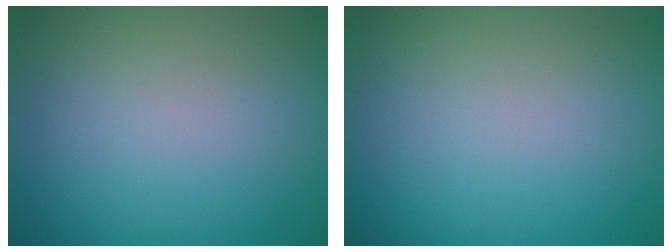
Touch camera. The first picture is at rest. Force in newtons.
{"total": 0.0}